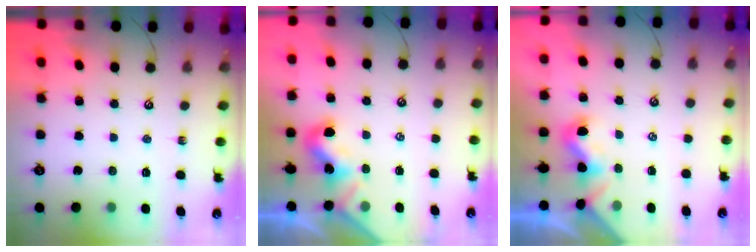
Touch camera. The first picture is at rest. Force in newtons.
{"total": 2.0, "press": 2.0, "slide": 0.5}
{"total": 1.2, "press": 1.0, "slide": 0.6}